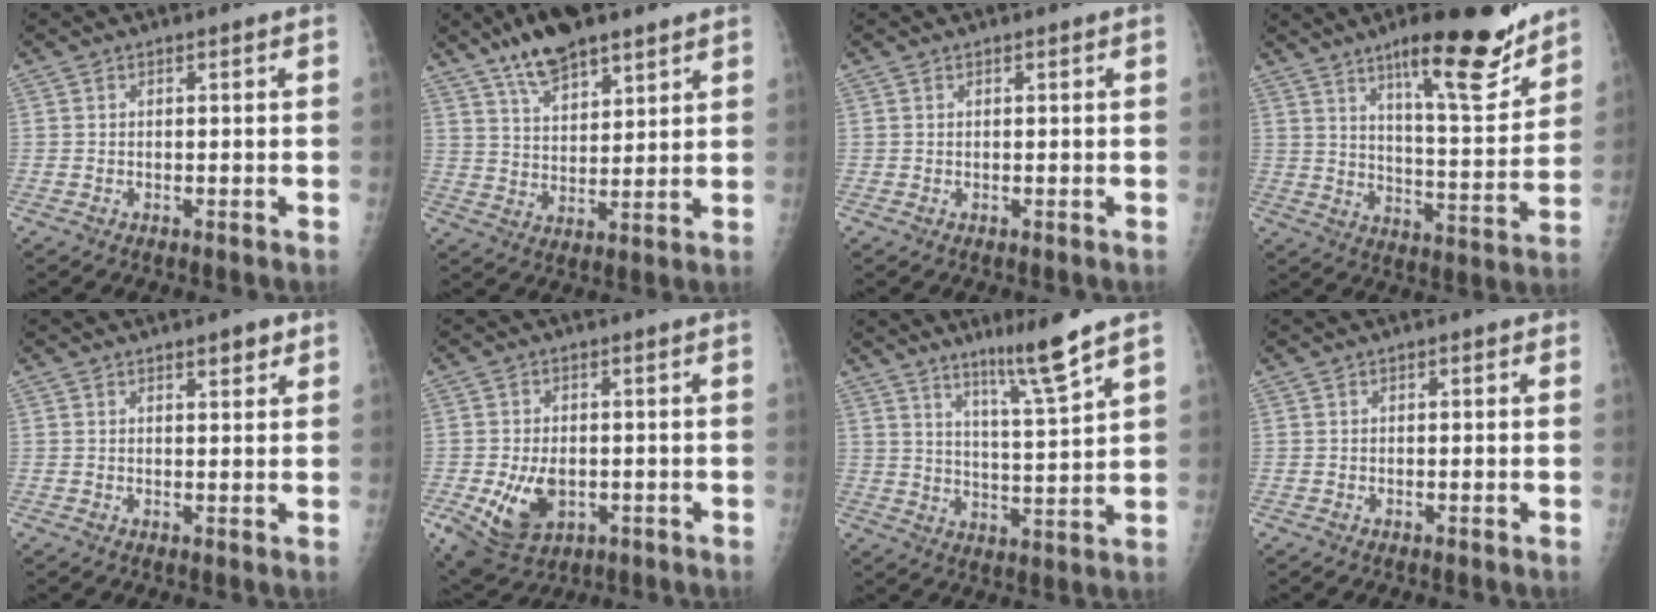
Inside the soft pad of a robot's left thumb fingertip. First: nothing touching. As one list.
[{"total": 11.0, "force": [8.0, 4.1, 6.3], "torque": [-0.090, -0.033, 0.145]}, {"total": 0.0}, {"total": 18.0, "force": [12.4, 3.9, 12.4], "torque": [-0.149, -0.081, 0.193]}, {"total": 2.3, "force": [1.7, 0.6, 1.4], "torque": [-0.008, -0.007, 0.022]}, {"total": 9.5, "force": [-2.4, 6.5, 6.6], "torque": [-0.114, 0.000, -0.024]}, {"total": 9.3, "force": [6.6, -0.6, 6.5], "torque": [-0.112, -0.054, 0.118]}, {"total": 0.7, "force": [0.3, 0.3, 0.5], "torque": [-0.001, 0.002, 0.001]}]